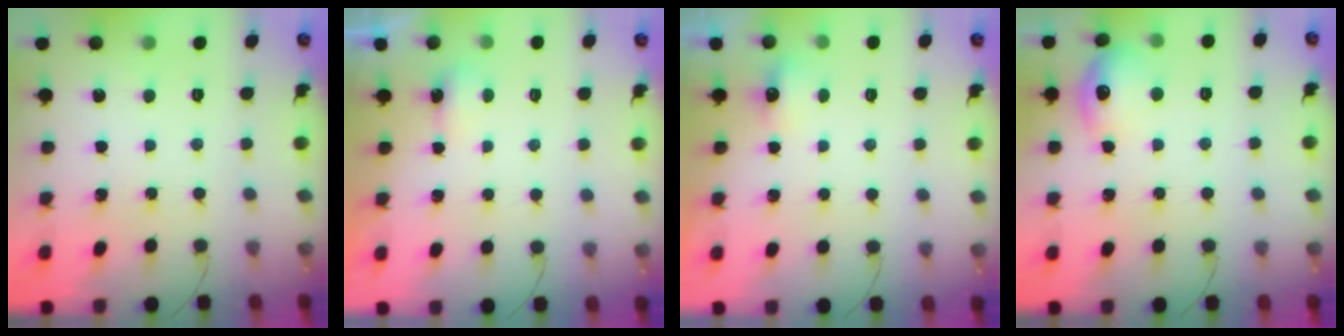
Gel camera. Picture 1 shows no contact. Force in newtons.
{"total": 2.9, "press": 2.8, "slide": 0.6}
{"total": 2.3, "press": 2.2, "slide": 0.7}
{"total": 10.9, "press": 10.8, "slide": 0.5}